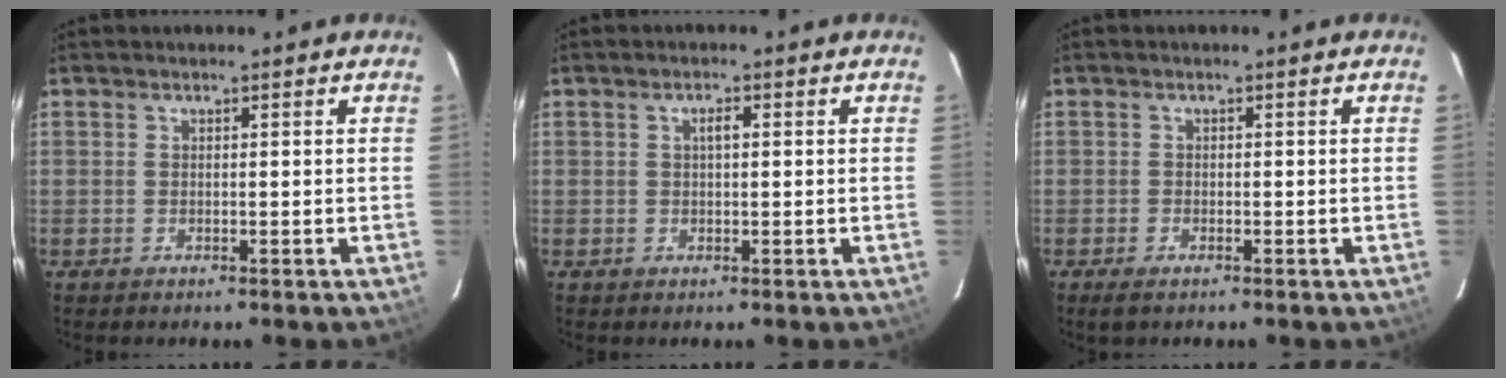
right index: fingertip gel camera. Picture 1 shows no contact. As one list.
[{"total": 1.5, "force": [0.3, 0.6, 1.4], "torque": [-0.025, 0.005, 0.004]}, {"total": 1.9, "force": [-1.3, 0.8, 1.2], "torque": [-0.023, -0.005, -0.025]}]